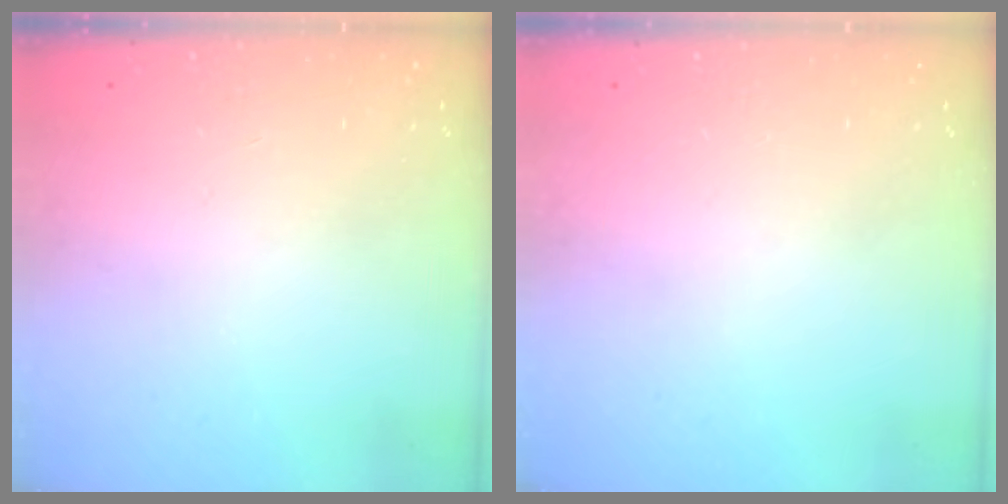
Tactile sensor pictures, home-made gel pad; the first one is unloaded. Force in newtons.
{"total": 0.0}